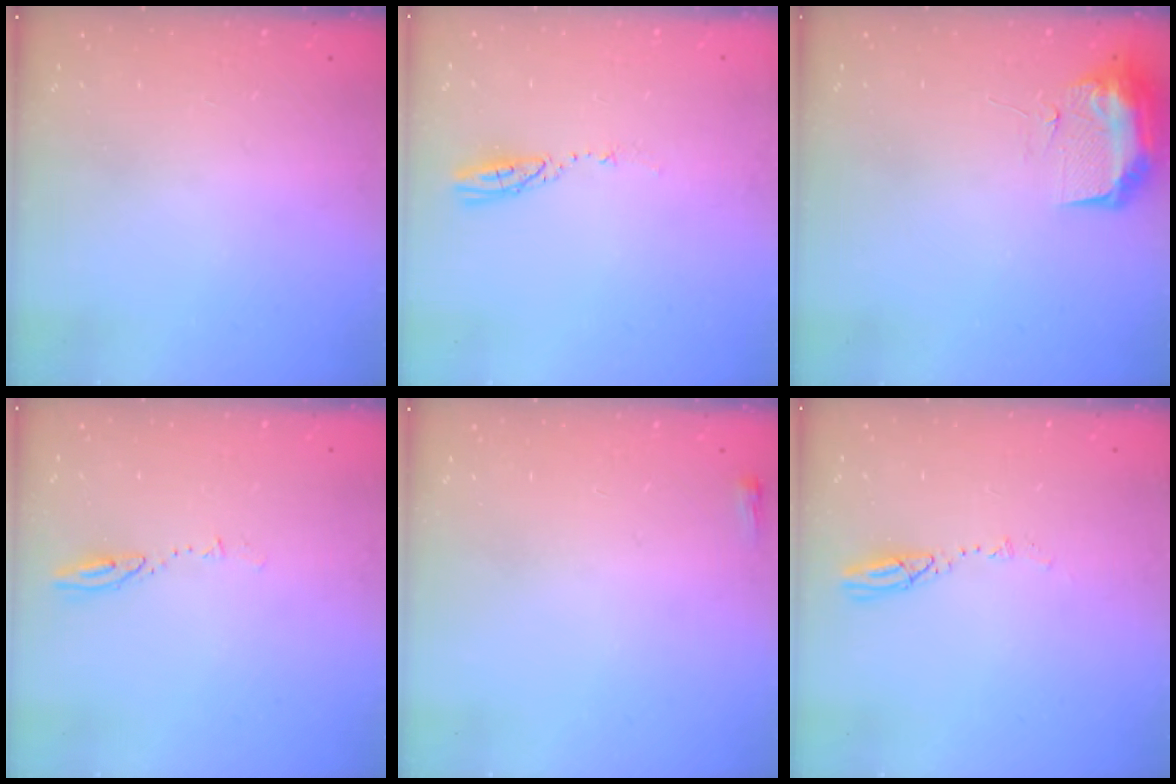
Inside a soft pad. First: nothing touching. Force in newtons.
{"total": 3.3, "press": 3.3, "slide": 0.2}
{"total": 9.4, "press": 9.4, "slide": 0.9}
{"total": 4.5, "press": 4.4, "slide": 0.5}
{"total": 2.0, "press": 2.0, "slide": 0.5}
{"total": 5.2, "press": 5.2, "slide": 0.4}